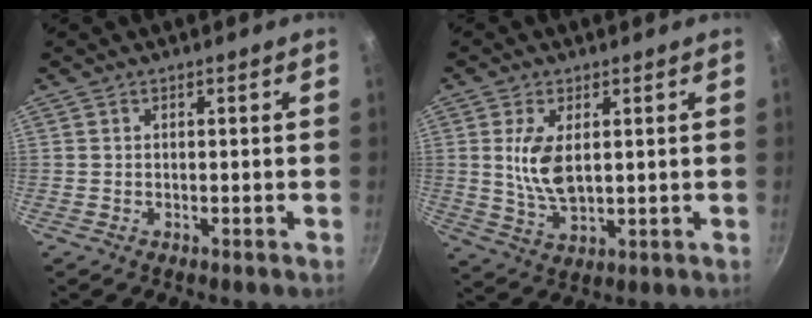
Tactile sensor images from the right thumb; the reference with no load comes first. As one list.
[{"total": 7.6, "force": [1.7, 3.5, 6.6], "torque": [-0.125, -0.016, 0.040]}]